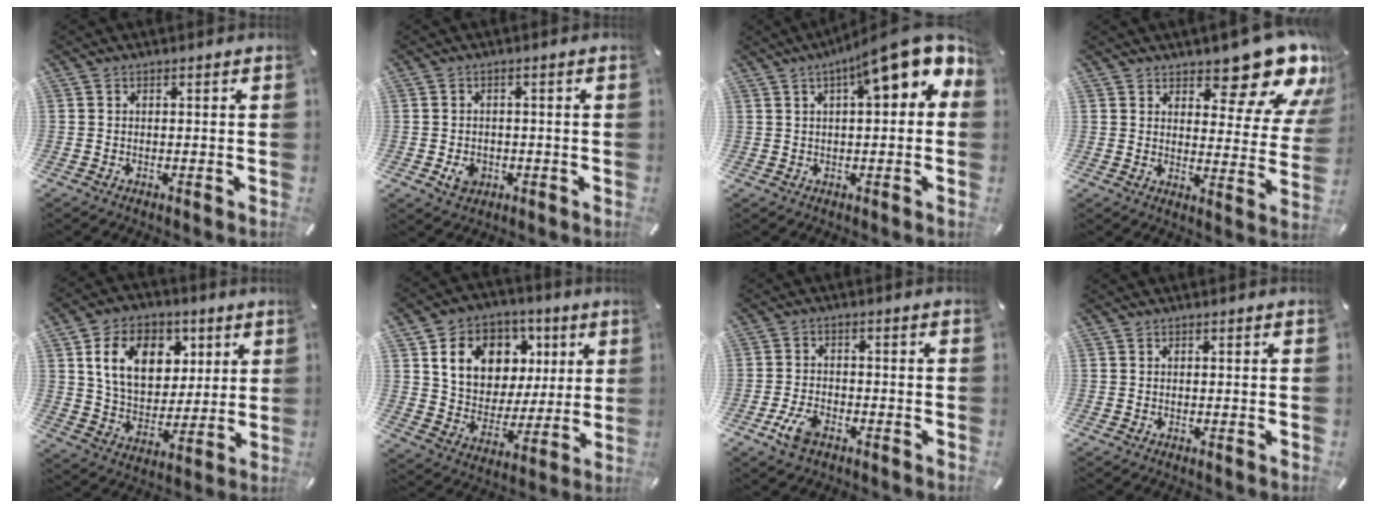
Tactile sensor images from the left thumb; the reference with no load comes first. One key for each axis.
{"total": 3.9, "fx": -1.2, "fy": 3.2, "fz": 1.9, "tx": -0.030, "ty": 0.001, "tz": -0.021}
{"total": 14.4, "fx": 7.2, "fy": 4.1, "fz": 11.8, "tx": -0.166, "ty": -0.045, "tz": 0.114}
{"total": 15.7, "fx": 12.0, "fy": 6.3, "fz": 8.0, "tx": -0.092, "ty": -0.097, "tz": 0.199}
{"total": 14.6, "fx": 5.7, "fy": 10.8, "fz": 7.9, "tx": -0.137, "ty": -0.001, "tz": 0.108}
{"total": 14.7, "fx": 5.3, "fy": 12.1, "fz": 6.3, "tx": -0.110, "ty": -0.011, "tz": 0.106}
{"total": 5.5, "fx": -3.2, "fy": 2.9, "fz": 3.4, "tx": -0.084, "ty": 0.008, "tz": -0.063}
{"total": 0.0}